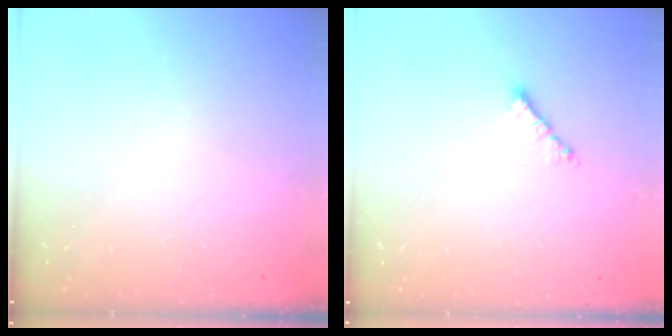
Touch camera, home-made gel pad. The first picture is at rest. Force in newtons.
{"total": 2.0, "press": 1.9, "slide": 0.5}